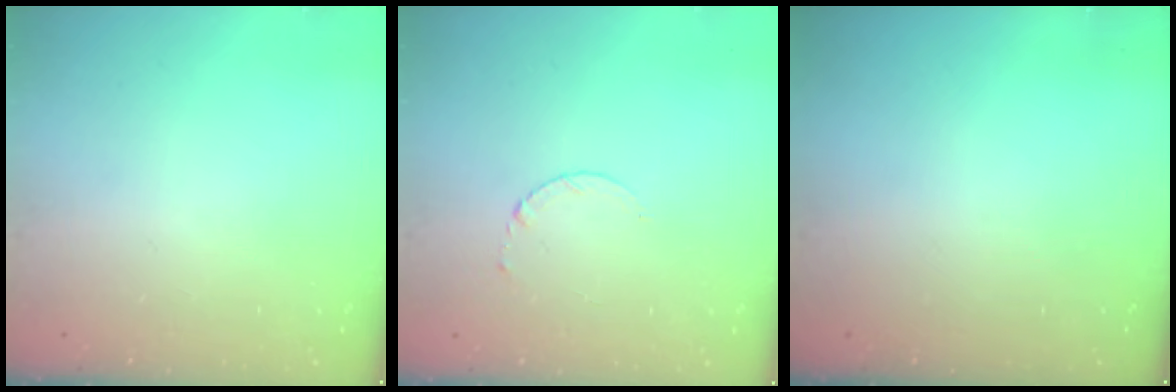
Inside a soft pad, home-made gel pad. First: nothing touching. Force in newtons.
{"total": 2.6, "press": 2.6, "slide": 0.3}
{"total": 0.0}